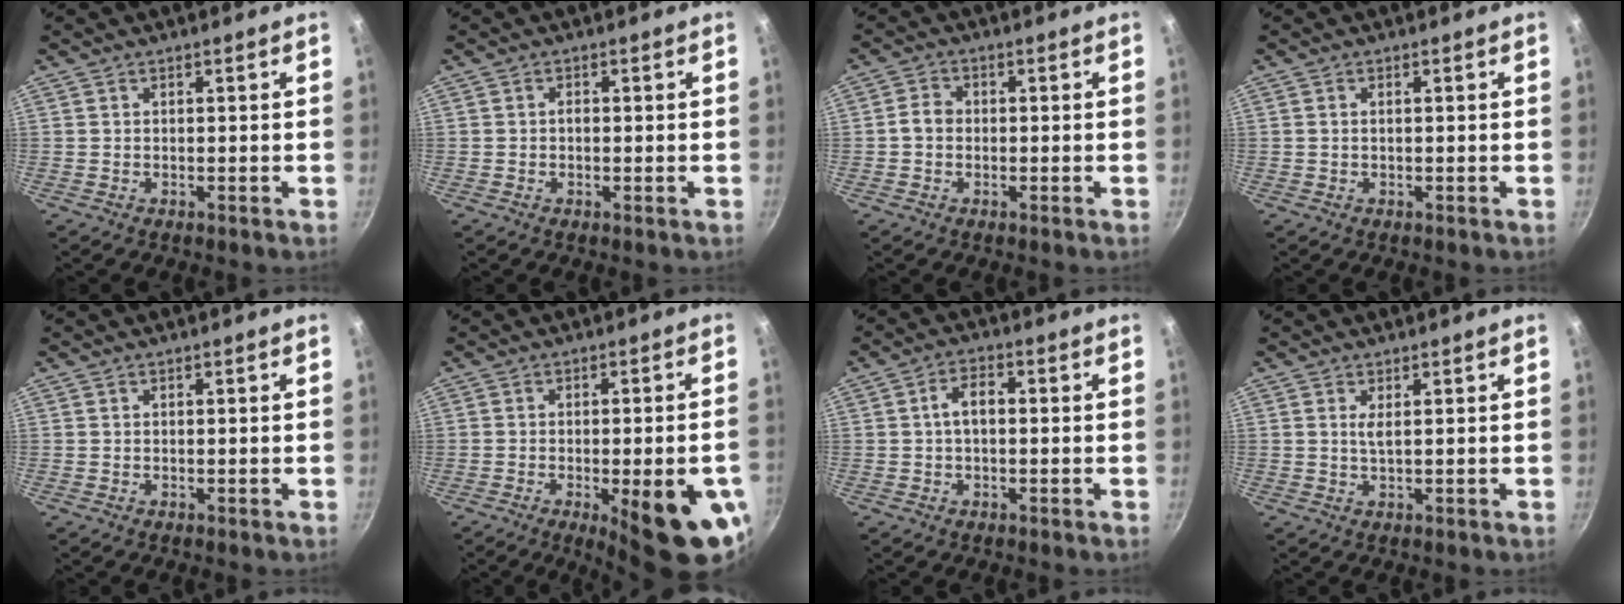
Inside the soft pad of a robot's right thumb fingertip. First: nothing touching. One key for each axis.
{"total": 1.2, "fx": -0.1, "fy": 0.6, "fz": 1.0, "tx": -0.017, "ty": 0.003, "tz": -0.005}
{"total": 3.1, "fx": -0.4, "fy": 2.5, "fz": 1.7, "tx": -0.024, "ty": 0.014, "tz": -0.014}
{"total": 0.7, "fx": 0.0, "fy": 0.2, "fz": 0.6, "tx": -0.014, "ty": 0.004, "tz": 0.001}
{"total": 0.0}
{"total": 16.2, "fx": -5.7, "fy": 4.5, "fz": 14.5, "tx": -0.166, "ty": 0.009, "tz": -0.069}
{"total": 4.3, "fx": 0.0, "fy": 2.5, "fz": 3.5, "tx": -0.057, "ty": 0.018, "tz": -0.006}
{"total": 1.6, "fx": 0.5, "fy": 0.2, "fz": 1.5, "tx": -0.034, "ty": -0.002, "tz": 0.010}